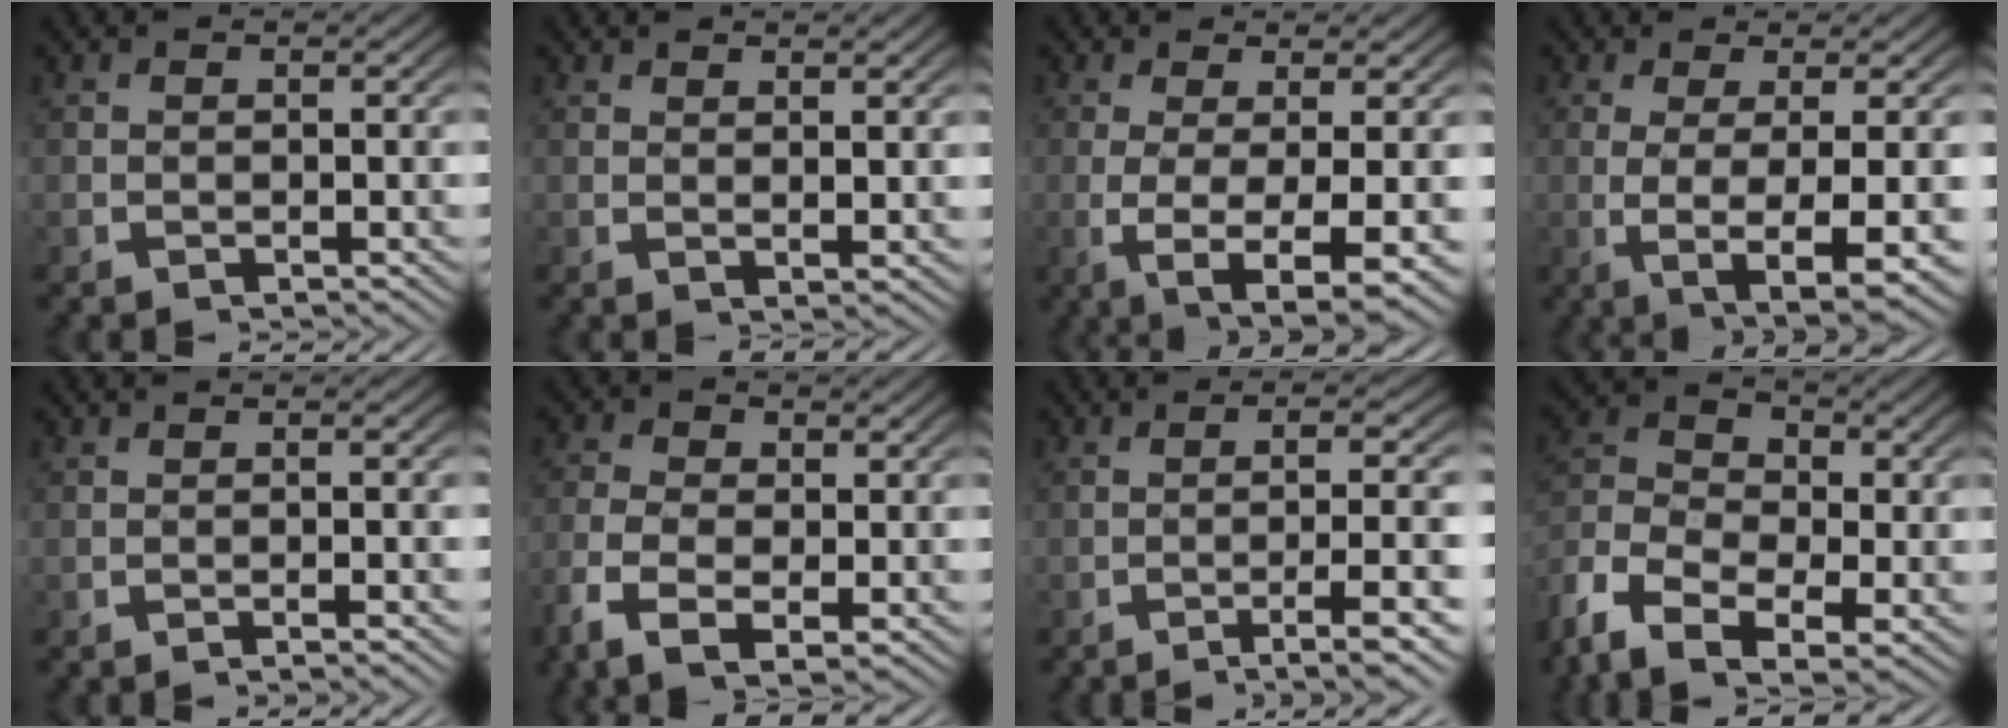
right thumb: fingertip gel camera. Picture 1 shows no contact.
{"total": 1.6, "force": [1.4, 0.0, 0.9], "torque": [-0.016, -0.006, 0.030]}
{"total": 7.7, "force": [-2.4, 2.5, 6.9], "torque": [-0.136, -0.032, -0.017]}
{"total": 7.2, "force": [-1.7, 2.1, 6.7], "torque": [-0.125, -0.026, -0.007]}
{"total": 1.3, "force": [-0.5, -0.2, 1.2], "torque": [-0.018, 0.011, -0.011]}
{"total": 4.5, "force": [-1.1, 2.6, 3.5], "torque": [-0.088, -0.023, -0.008]}
{"total": 6.5, "force": [-2.5, 1.7, 5.7], "torque": [-0.099, -0.009, -0.033]}
{"total": 9.5, "force": [-1.6, 6.7, 6.5], "torque": [-0.150, -0.032, -0.023]}